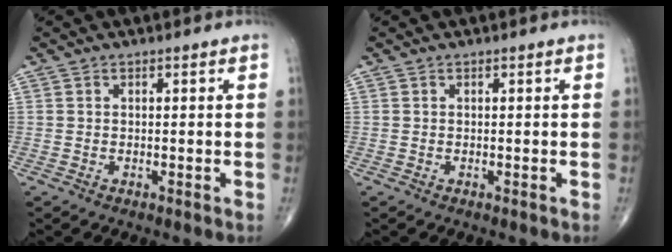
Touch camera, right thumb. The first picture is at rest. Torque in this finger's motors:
{"motor_torque": [0.32, 0.31, 0.00, 0.00, 0.00]}